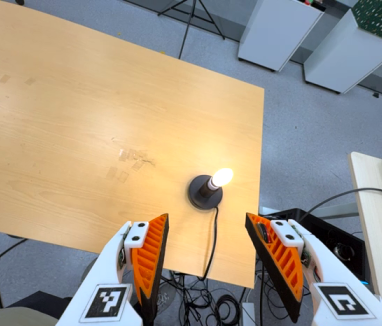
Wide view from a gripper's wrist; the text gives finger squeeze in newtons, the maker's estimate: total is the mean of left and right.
{"total": 0.0}